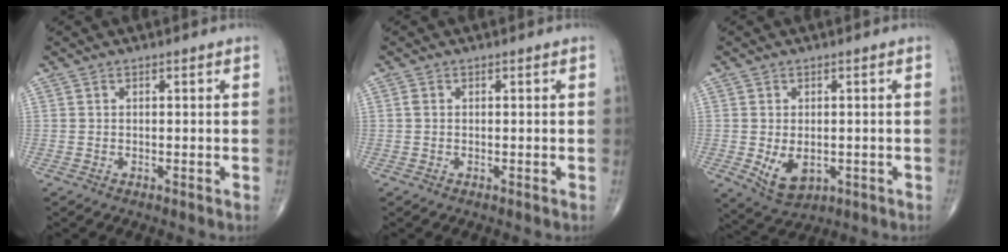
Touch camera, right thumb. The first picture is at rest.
{"total": 0.7, "force": [0.0, 0.5, 0.4], "torque": [-0.009, 0.000, -0.002]}
{"total": 6.1, "force": [-1.1, 4.0, 4.5], "torque": [-0.065, -0.010, -0.003]}